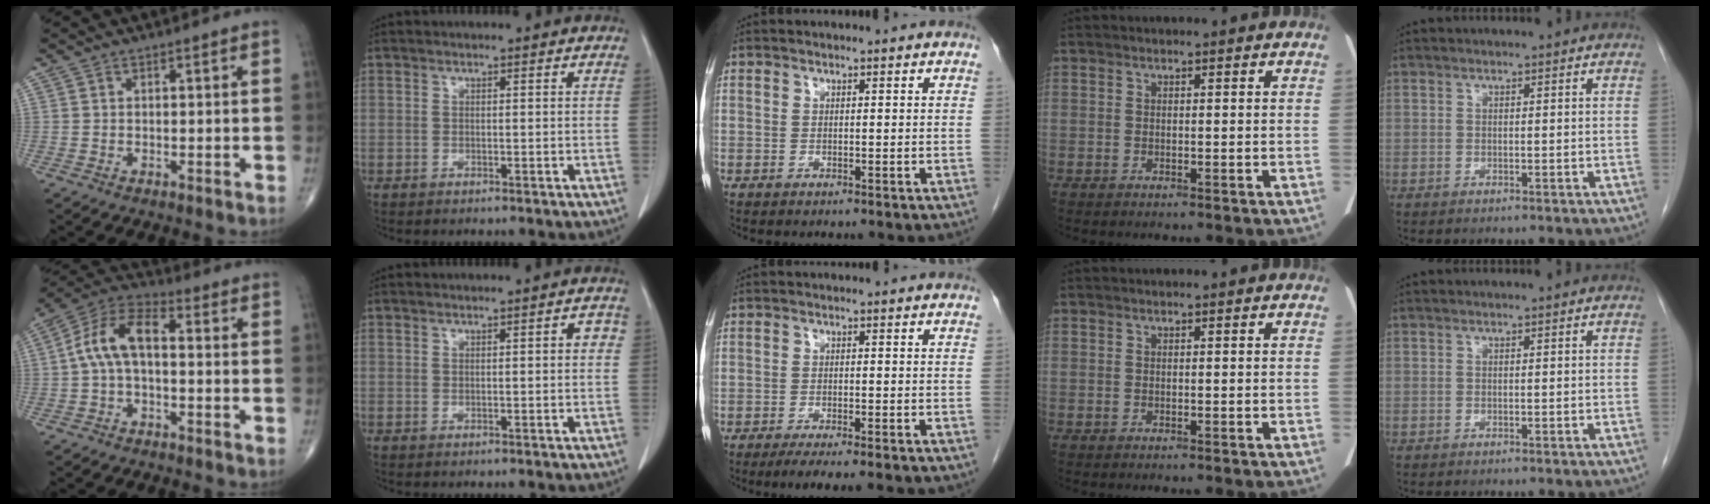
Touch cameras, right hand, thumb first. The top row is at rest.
{"thumb": {"total": 10.0, "force": [-0.2, 5.2, 8.5], "torque": [-0.163, 0.037, -0.013]}, "index": {"total": 1.6, "force": [0.3, 0.6, 1.4], "torque": [-0.013, 0.005, 0.002]}, "middle": {"total": 6.6, "force": [-4.8, 1.0, 4.4], "torque": [-0.053, -0.013, -0.067]}}